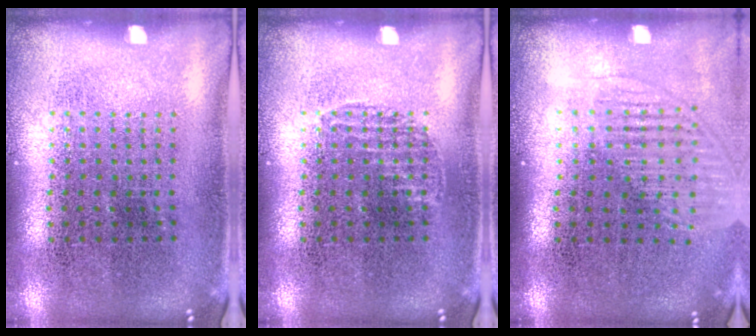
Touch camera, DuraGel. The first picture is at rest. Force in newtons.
{"total": 0.6, "press": 0.6, "slide": 0.1}
{"total": 1.5, "press": 1.3, "slide": 0.8}